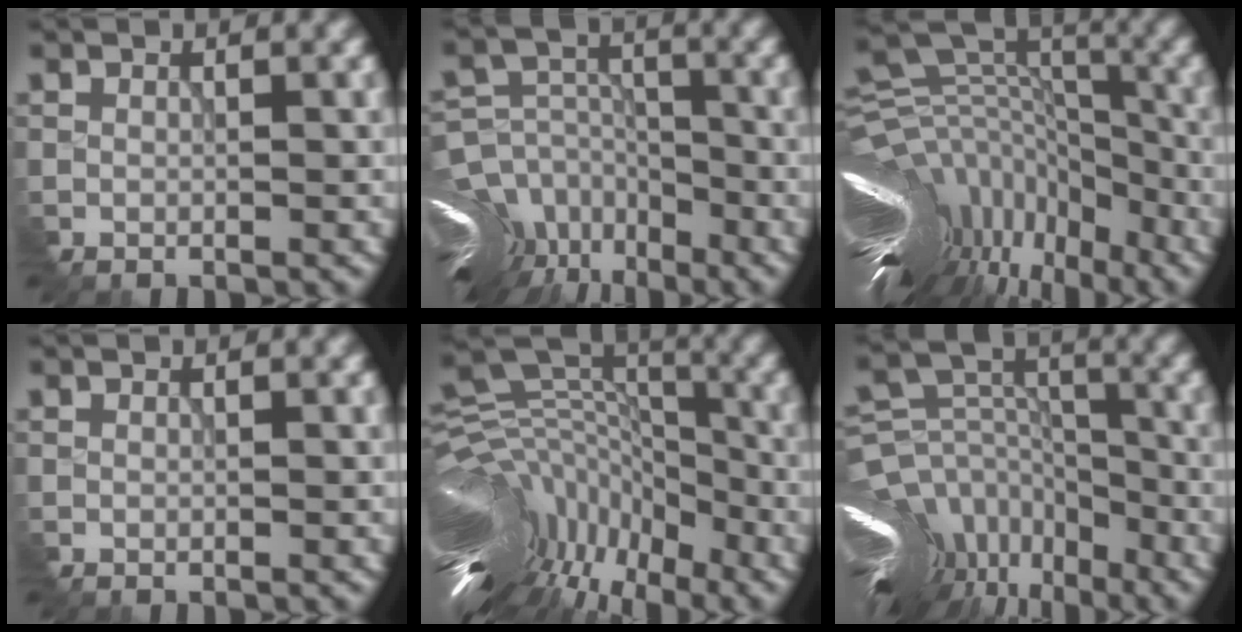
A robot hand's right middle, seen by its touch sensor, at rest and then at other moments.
{"total": 15.5, "force": [-10.4, 9.5, 6.3], "torque": [-0.145, -0.017, -0.151]}
{"total": 13.6, "force": [-5.8, 7.1, 10.1], "torque": [-0.193, 0.045, -0.049]}
{"total": 0.0}
{"total": 15.2, "force": [-7.0, 7.7, 11.1], "torque": [-0.201, 0.051, -0.083]}
{"total": 15.9, "force": [-11.2, 8.5, 7.5], "torque": [-0.145, 0.005, -0.141]}